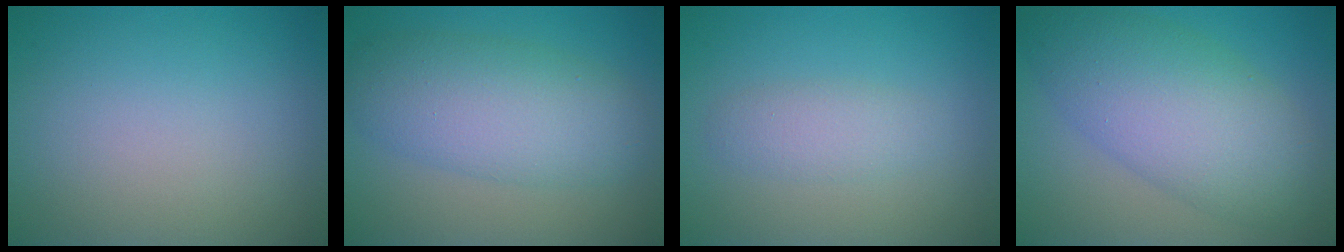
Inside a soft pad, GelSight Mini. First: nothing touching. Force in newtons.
{"total": 6.6, "press": 6.6, "slide": 0.2}
{"total": 2.0, "press": 2.0, "slide": 0.1}
{"total": 8.5, "press": 8.5, "slide": 0.2}